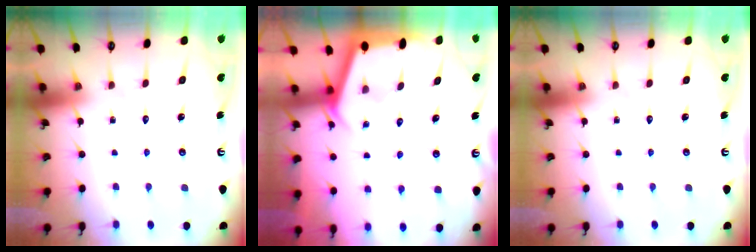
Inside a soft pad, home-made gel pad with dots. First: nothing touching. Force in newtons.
{"total": 2.4, "press": 2.4, "slide": 0.2}
{"total": 0.0}